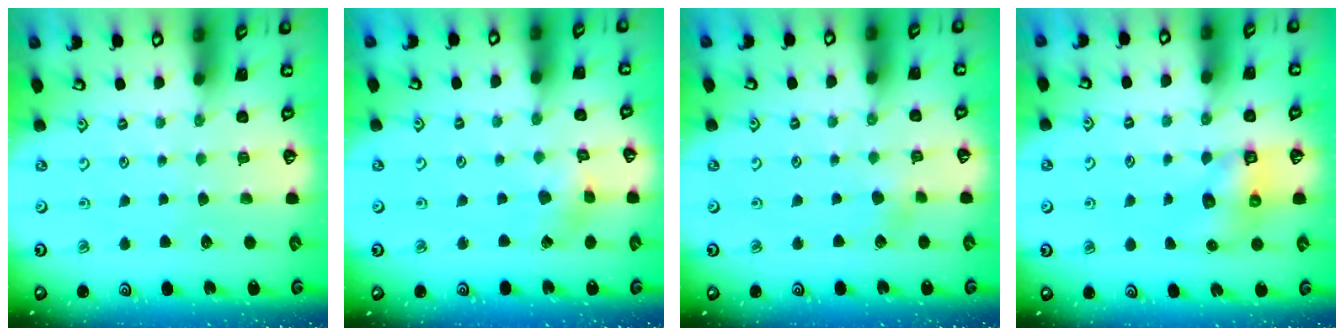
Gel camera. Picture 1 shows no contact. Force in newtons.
{"total": 2.6, "press": 2.6, "slide": 0.3}
{"total": 2.8, "press": 2.8, "slide": 0.6}
{"total": 6.2, "press": 6.1, "slide": 0.7}